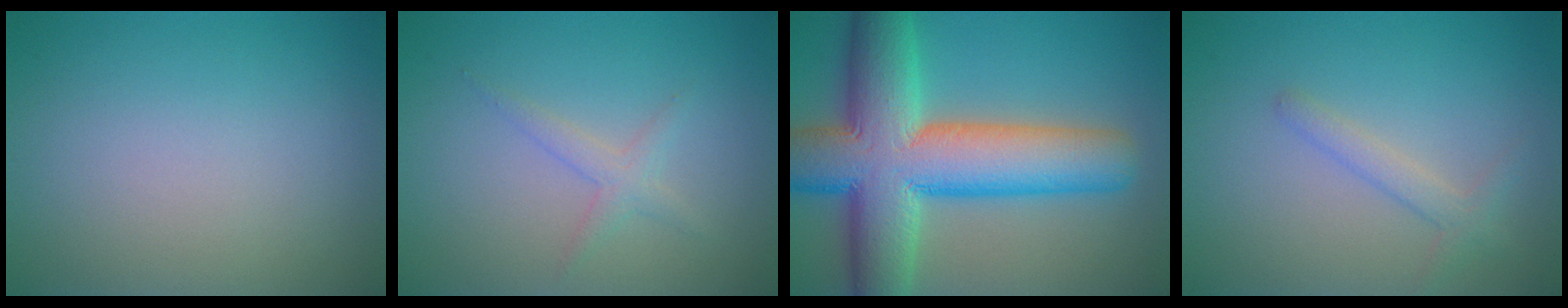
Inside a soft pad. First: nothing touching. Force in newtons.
{"total": 1.6, "press": 1.6, "slide": 0.1}
{"total": 13.8, "press": 13.7, "slide": 0.7}
{"total": 1.8, "press": 1.8, "slide": 0.1}